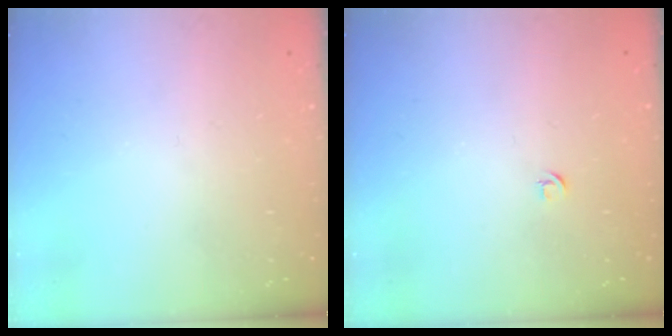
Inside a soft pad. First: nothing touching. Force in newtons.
{"total": 2.7, "press": 2.6, "slide": 0.6}